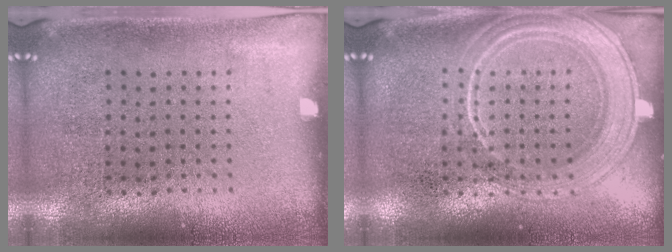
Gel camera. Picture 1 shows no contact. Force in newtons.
{"total": 3.4, "press": 3.3, "slide": 0.6}